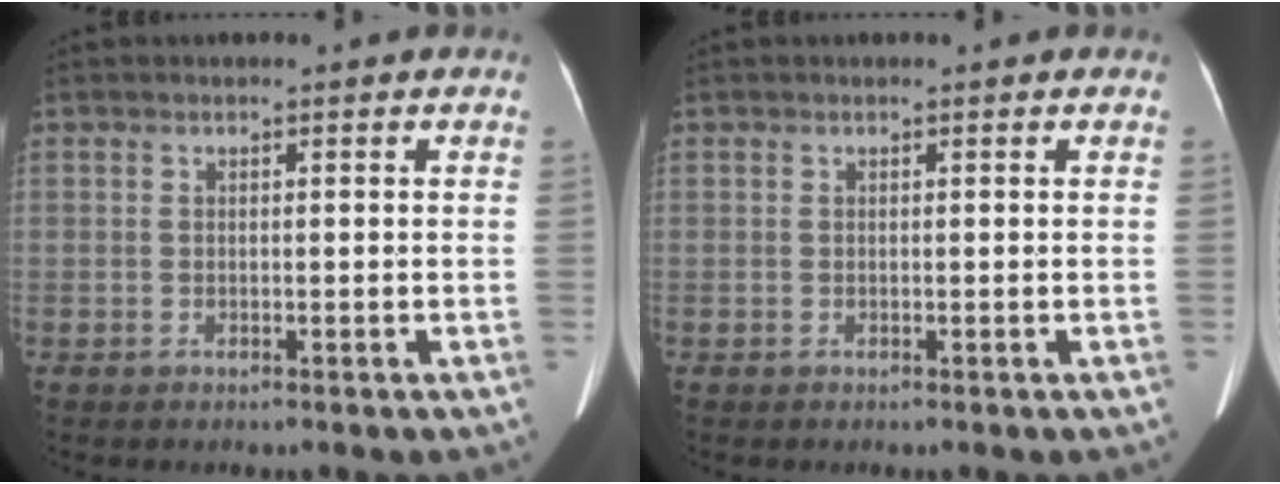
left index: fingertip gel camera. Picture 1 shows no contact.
{"total": 0.0}